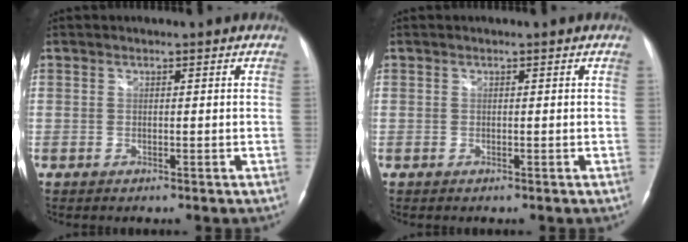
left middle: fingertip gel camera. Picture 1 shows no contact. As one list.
[{"total": 0.0}]